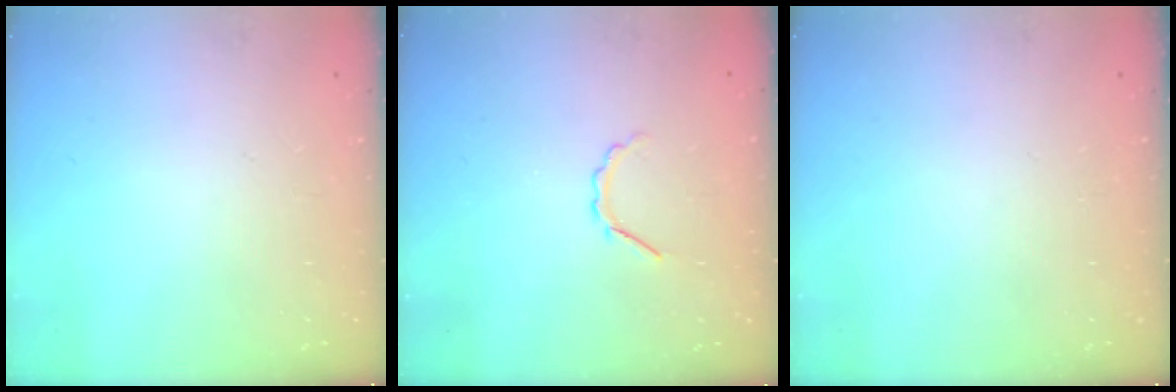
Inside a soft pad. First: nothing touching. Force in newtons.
{"total": 2.9, "press": 2.7, "slide": 1.0}
{"total": 0.0}